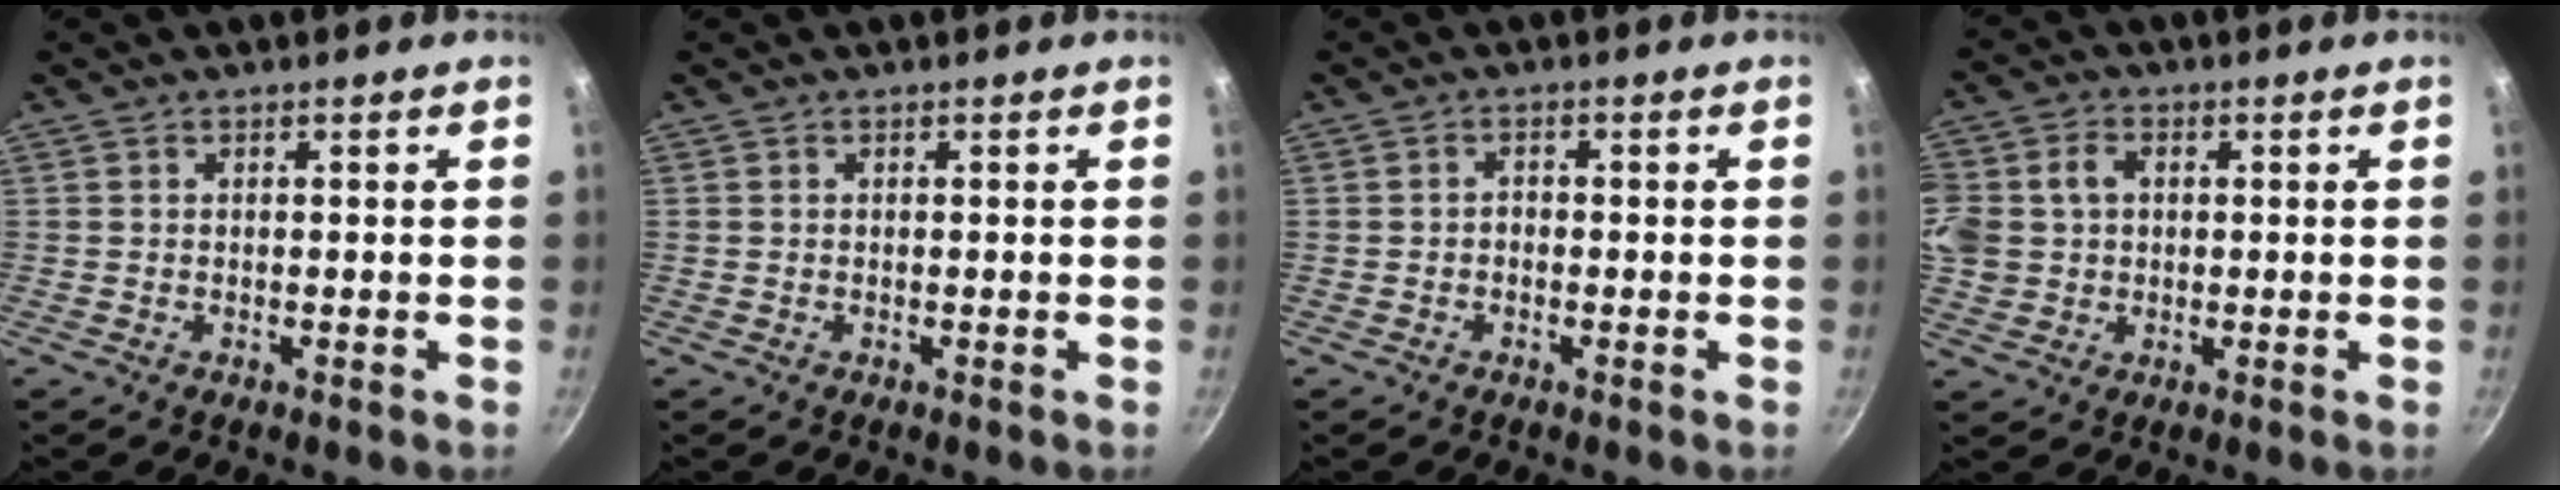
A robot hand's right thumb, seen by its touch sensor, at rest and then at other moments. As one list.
[{"total": 0.0}, {"total": 1.3, "force": [-0.5, 1.0, 0.7], "torque": [-0.010, 0.009, -0.010]}, {"total": 12.6, "force": [1.9, 10.7, 6.4], "torque": [-0.158, 0.029, 0.035]}]